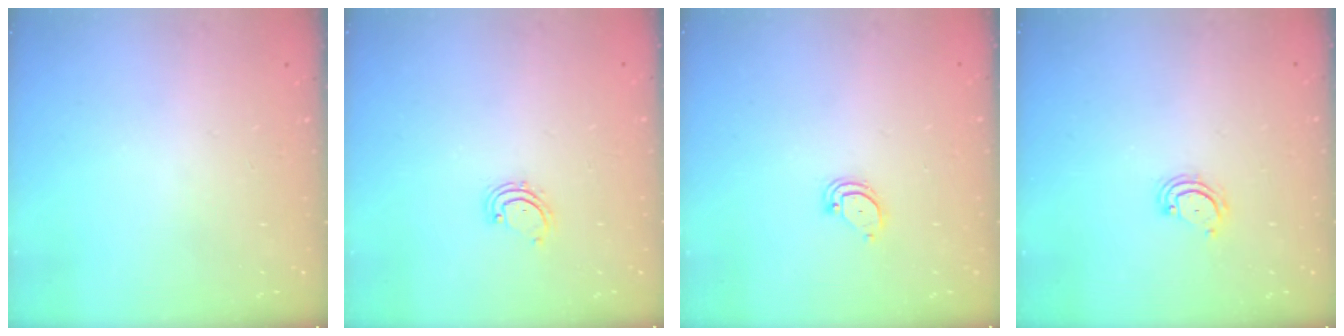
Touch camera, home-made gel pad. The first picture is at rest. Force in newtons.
{"total": 2.6, "press": 2.6, "slide": 0.3}
{"total": 2.9, "press": 2.9, "slide": 0.2}
{"total": 4.5, "press": 4.5, "slide": 0.4}